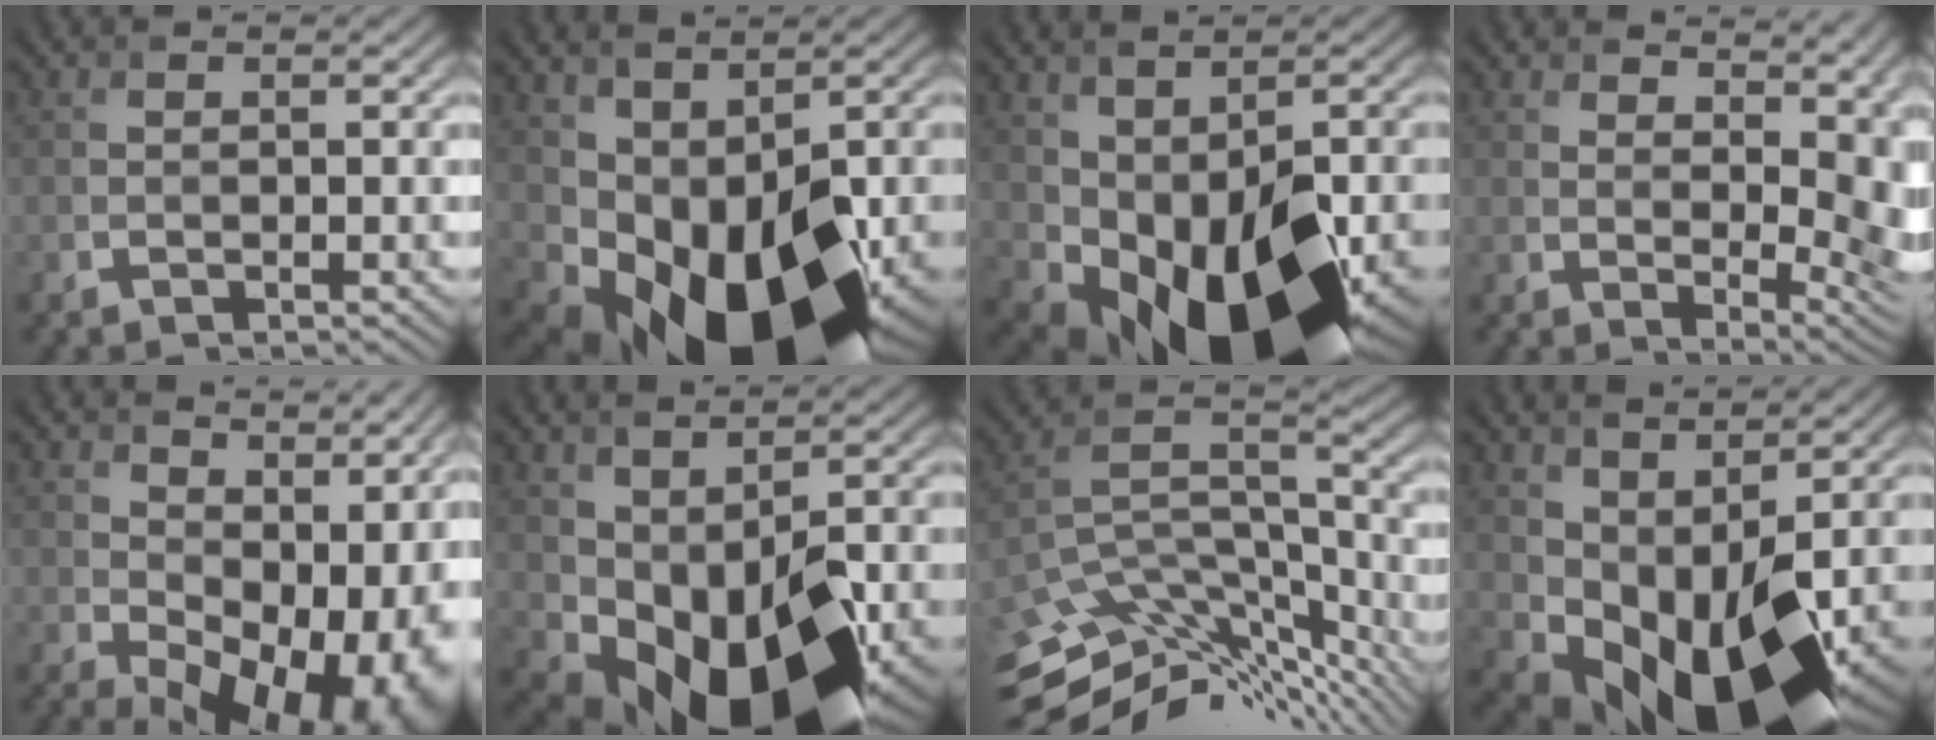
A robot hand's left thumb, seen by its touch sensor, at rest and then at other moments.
{"total": 14.6, "force": [-1.8, 8.6, 11.6], "torque": [-0.203, -0.036, -0.003]}
{"total": 15.6, "force": [-3.8, 8.2, 12.7], "torque": [-0.216, -0.040, -0.040]}
{"total": 11.3, "force": [5.8, 4.7, 8.5], "torque": [-0.112, 0.009, 0.084]}
{"total": 14.8, "force": [1.2, 9.4, 11.3], "torque": [-0.127, -0.019, 0.061]}
{"total": 14.5, "force": [-3.4, 7.8, 11.7], "torque": [-0.200, -0.035, -0.037]}
{"total": 13.1, "force": [-10.3, 5.0, 6.4], "torque": [-0.143, 0.008, -0.159]}
{"total": 13.0, "force": [-0.4, 7.4, 10.7], "torque": [-0.192, -0.022, 0.015]}